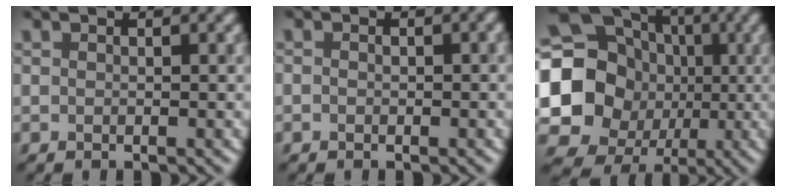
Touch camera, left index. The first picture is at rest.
{"total": 1.0, "force": [-0.3, 0.7, 0.7], "torque": [-0.010, -0.005, -0.006]}
{"total": 19.7, "force": [-1.1, 17.9, 8.1], "torque": [-0.176, 0.005, -0.061]}